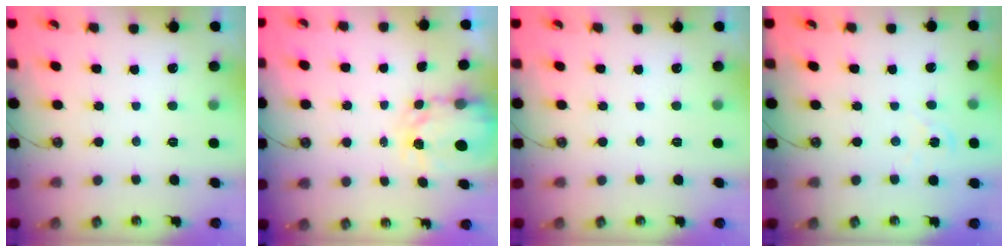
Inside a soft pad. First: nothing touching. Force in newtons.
{"total": 3.9, "press": 3.9, "slide": 0.3}
{"total": 0.0}
{"total": 4.3, "press": 4.3, "slide": 0.4}